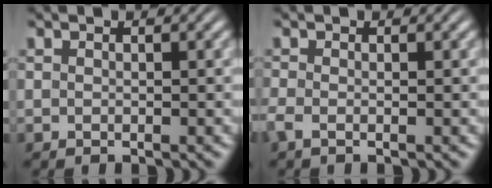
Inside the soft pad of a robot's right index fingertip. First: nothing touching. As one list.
[{"total": 1.4, "force": [-1.0, 0.6, 0.8], "torque": [-0.032, -0.015, -0.013]}]